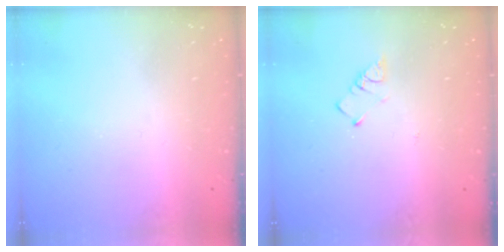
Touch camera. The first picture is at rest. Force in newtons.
{"total": 3.5, "press": 3.5, "slide": 0.4}